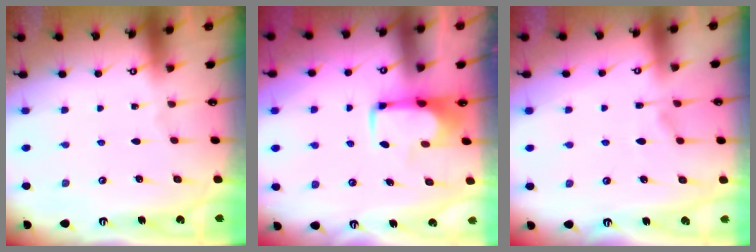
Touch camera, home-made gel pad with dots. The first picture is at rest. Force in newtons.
{"total": 1.8, "press": 1.7, "slide": 0.4}
{"total": 1.4, "press": 0.4, "slide": 1.4}